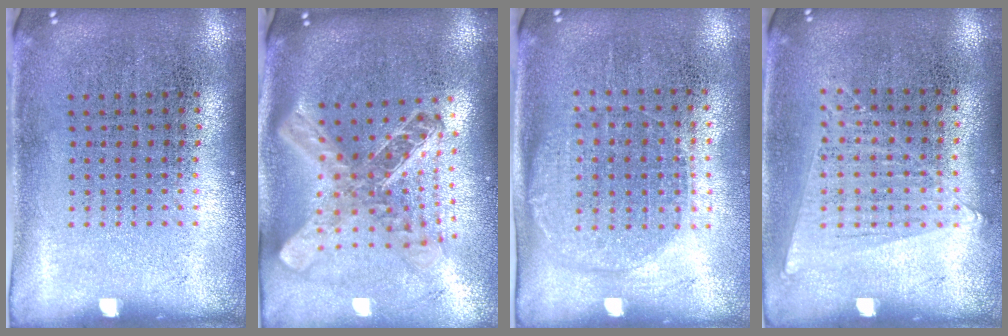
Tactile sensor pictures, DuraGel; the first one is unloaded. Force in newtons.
{"total": 2.6, "press": 2.0, "slide": 1.7}
{"total": 1.3, "press": 1.1, "slide": 0.6}
{"total": 1.1, "press": 1.0, "slide": 0.4}